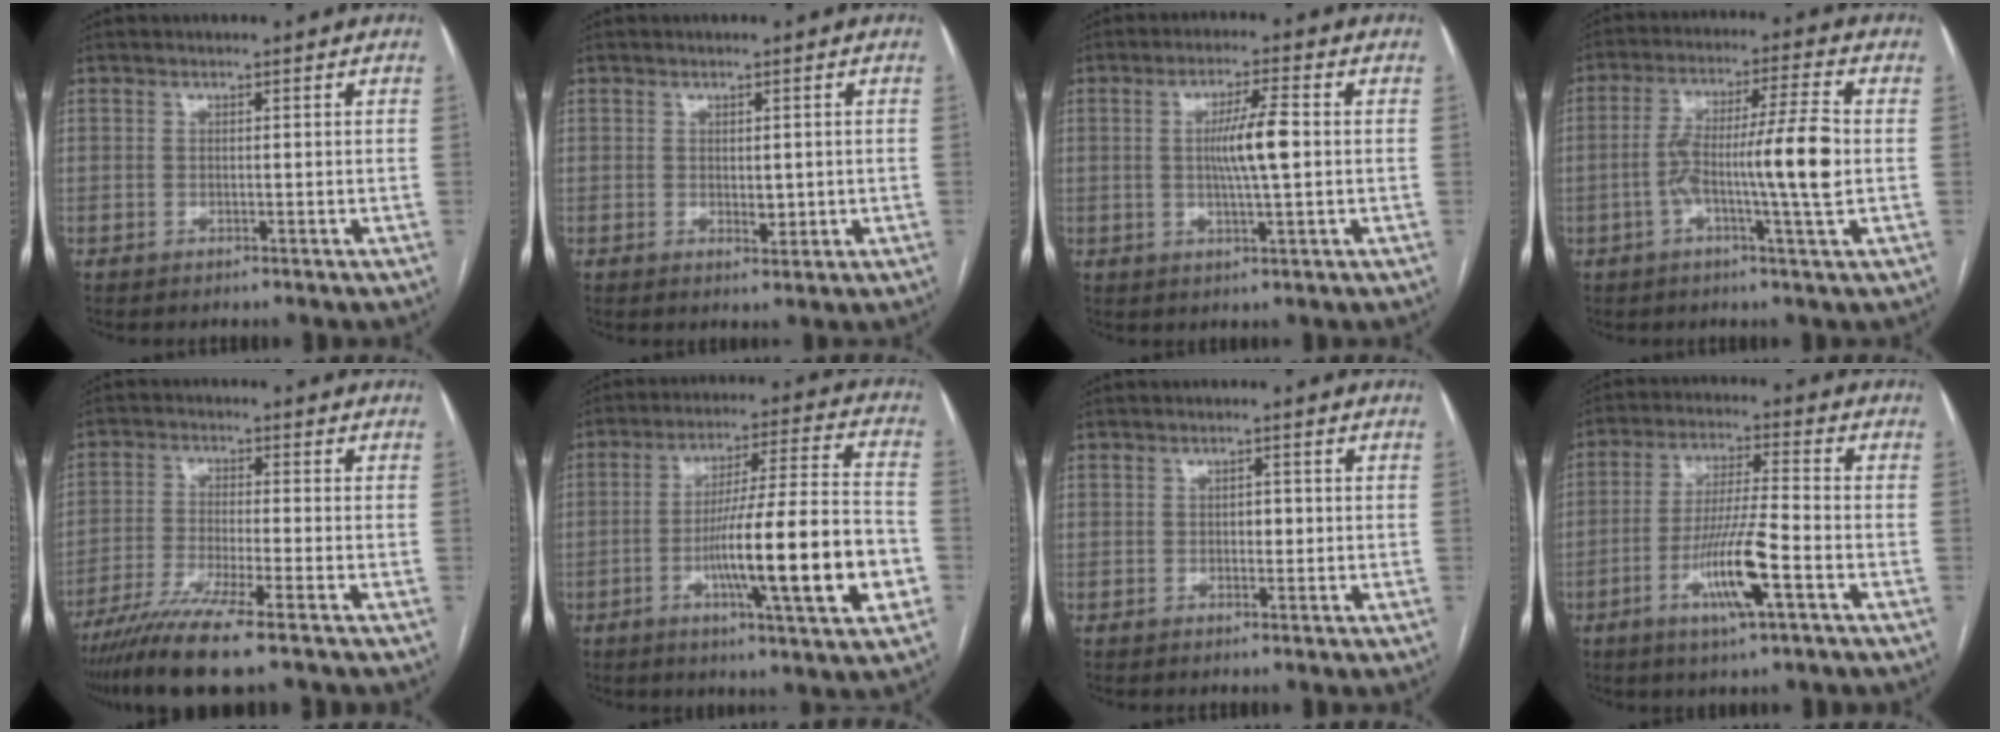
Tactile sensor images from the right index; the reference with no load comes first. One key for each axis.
{"total": 2.2, "fx": 0.0, "fy": 1.1, "fz": 1.9, "tx": -0.027, "ty": -0.005, "tz": 0.005}
{"total": 6.6, "fx": 0.2, "fy": 0.3, "fz": 6.6, "tx": -0.122, "ty": 0.000, "tz": 0.002}
{"total": 12.0, "fx": -1.5, "fy": -0.2, "fz": 11.9, "tx": -0.213, "ty": 0.013, "tz": -0.032}
{"total": 10.3, "fx": -7.4, "fy": -0.7, "fz": 7.1, "tx": -0.128, "ty": -0.028, "tz": -0.129}
{"total": 19.1, "fx": -5.2, "fy": 0.9, "fz": 18.4, "tx": -0.275, "ty": 0.002, "tz": -0.077}
{"total": 1.6, "fx": -0.1, "fy": 1.0, "fz": 1.3, "tx": -0.017, "ty": 0.003, "tz": -0.001}
{"total": 10.7, "fx": -4.2, "fy": 0.4, "fz": 9.9, "tx": -0.188, "ty": -0.010, "tz": -0.078}